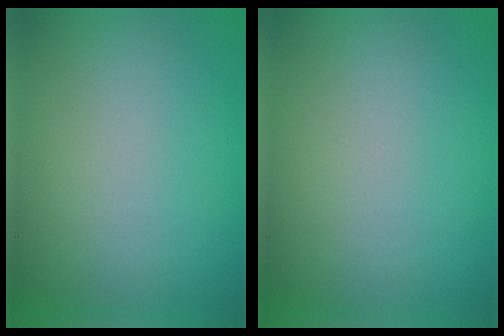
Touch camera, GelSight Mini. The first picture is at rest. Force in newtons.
{"total": 0.0}